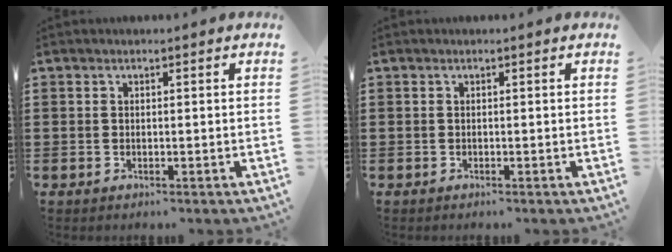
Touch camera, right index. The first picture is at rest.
{"total": 0.0}